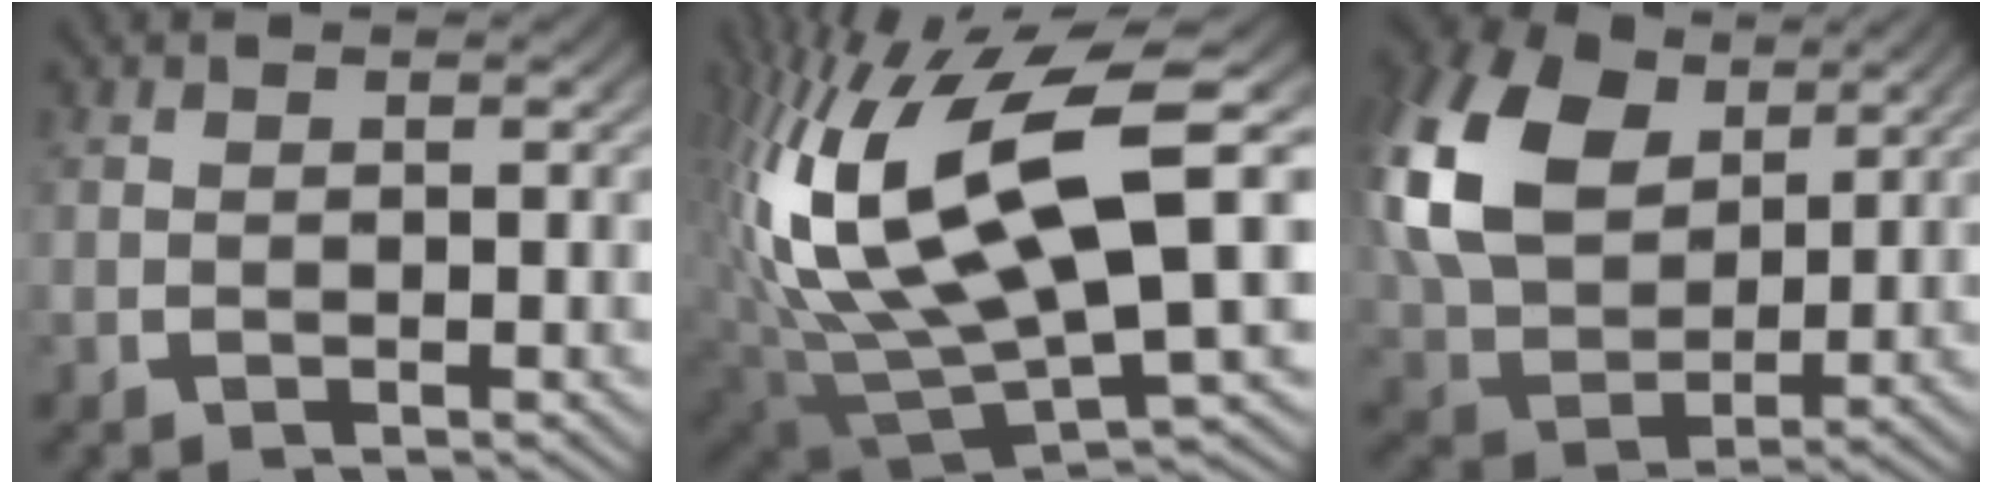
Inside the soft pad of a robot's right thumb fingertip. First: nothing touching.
{"total": 16.1, "force": [-0.9, 9.2, 13.1], "torque": [-0.294, -0.048, 0.018]}
{"total": 14.0, "force": [3.0, 10.0, 9.3], "torque": [-0.226, -0.033, 0.065]}